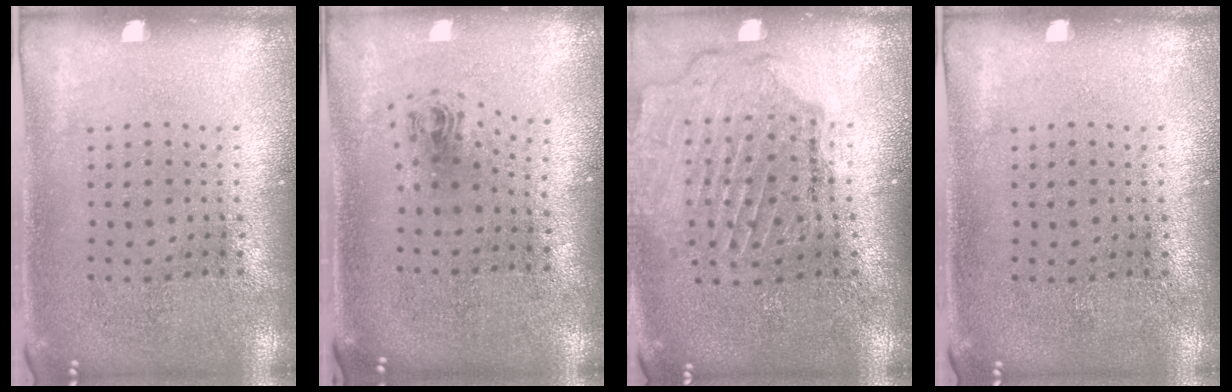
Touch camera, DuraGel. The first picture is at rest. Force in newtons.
{"total": 1.0, "press": 0.5, "slide": 0.9}
{"total": 1.7, "press": 1.7, "slide": 0.1}
{"total": 0.0}